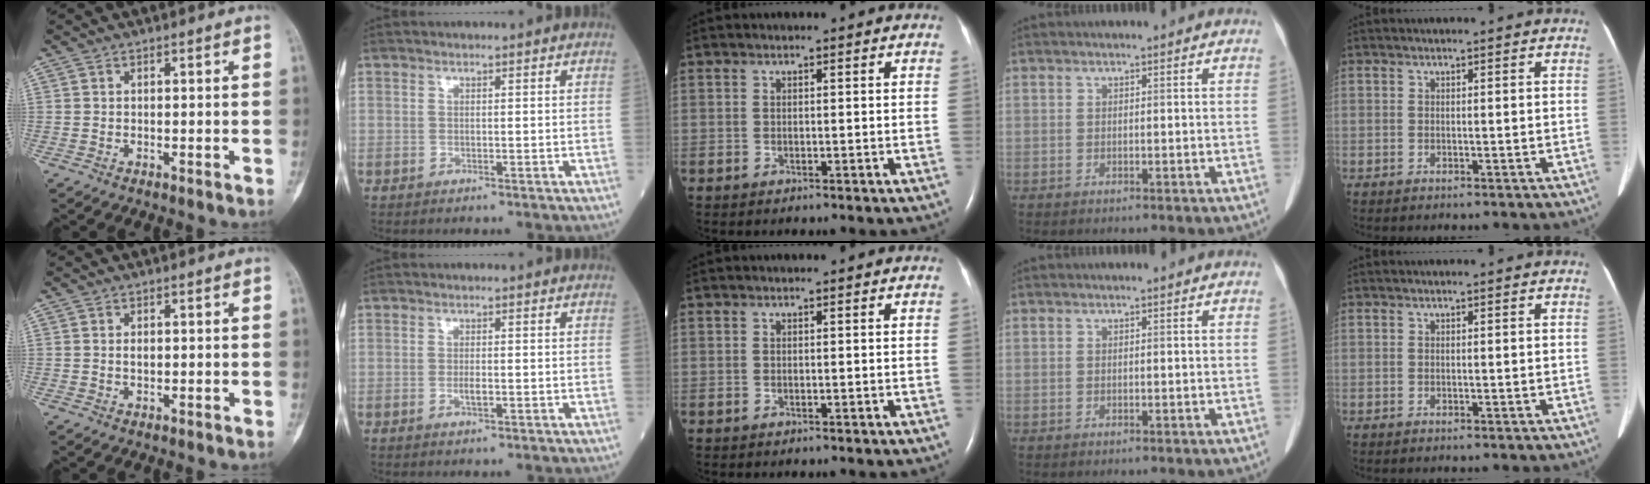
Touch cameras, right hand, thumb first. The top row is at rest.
{"thumb": {"total": 1.3, "force": [0.2, 0.8, 1.0], "torque": [-0.012, 0.000, 0.003]}, "index": {"total": 1.6, "force": [-0.4, 0.3, 1.5], "torque": [-0.031, -0.002, -0.008]}}